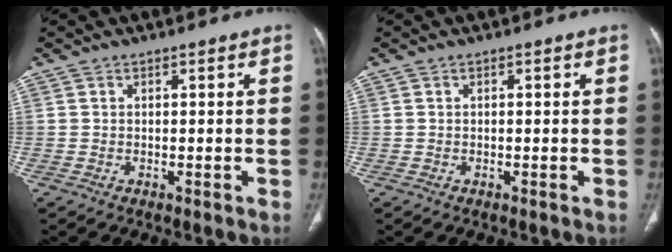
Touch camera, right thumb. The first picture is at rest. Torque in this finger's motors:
{"motor_torque": [0.18, -0.52, -0.34, 0.23, -0.02]}